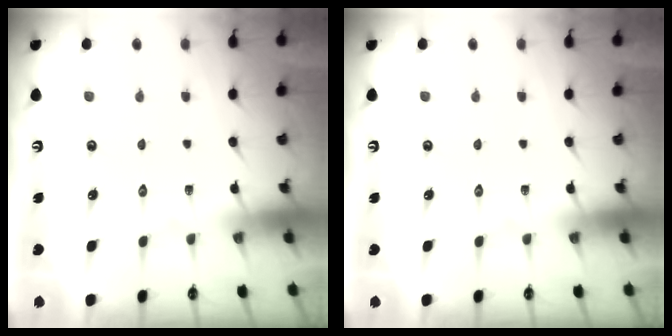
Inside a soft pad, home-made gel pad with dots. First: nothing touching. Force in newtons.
{"total": 0.0}